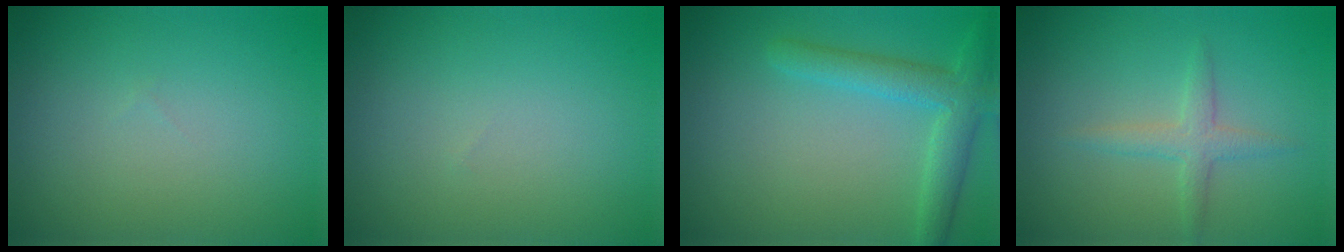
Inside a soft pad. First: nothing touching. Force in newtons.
{"total": 0.0}
{"total": 3.8, "press": 3.8, "slide": 0.3}
{"total": 2.0, "press": 2.0, "slide": 0.2}